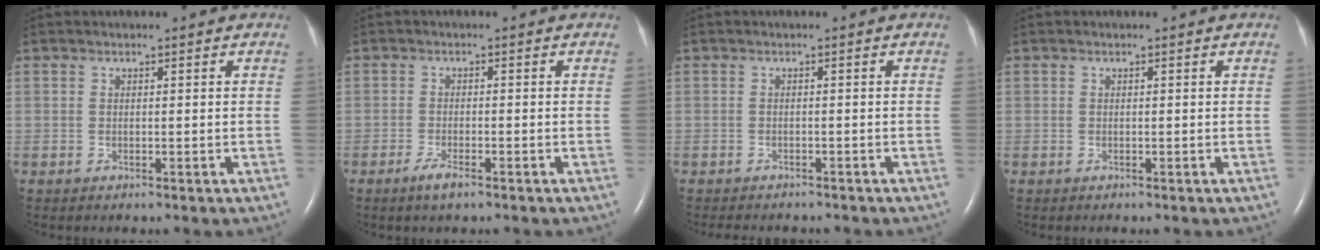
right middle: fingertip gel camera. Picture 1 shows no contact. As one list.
[{"total": 2.6, "force": [-1.7, 0.4, 1.8], "torque": [-0.045, -0.004, -0.033]}, {"total": 6.0, "force": [-5.3, 1.6, 2.2], "torque": [-0.029, -0.001, -0.066]}, {"total": 0.0}]